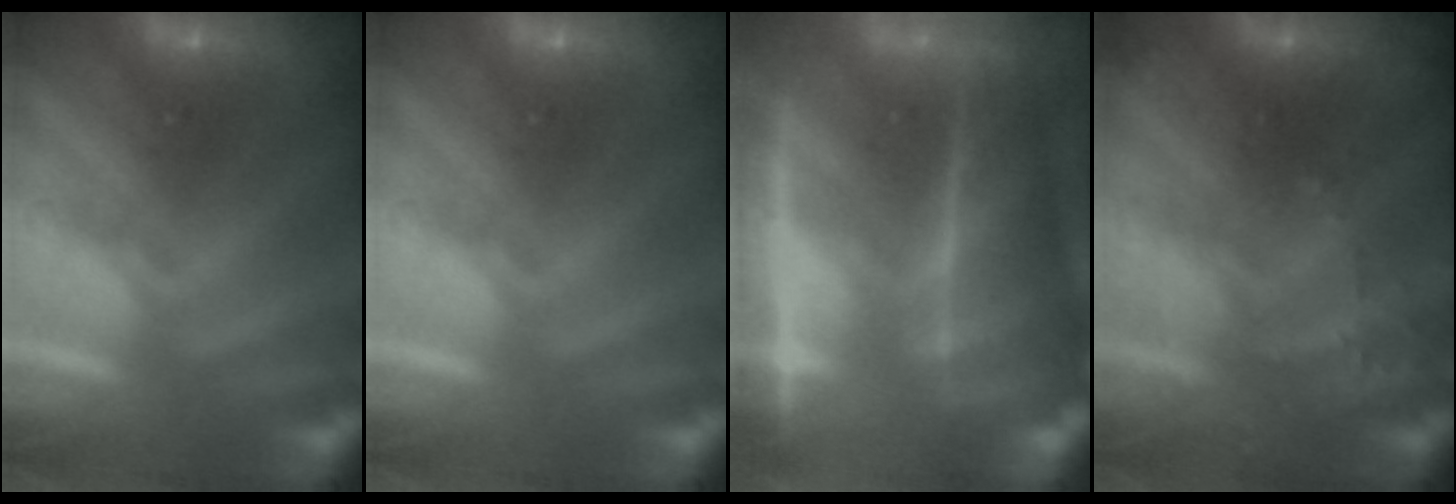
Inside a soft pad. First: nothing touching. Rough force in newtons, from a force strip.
{"total": 0.0}
{"total": 6.7}
{"total": 3.0}